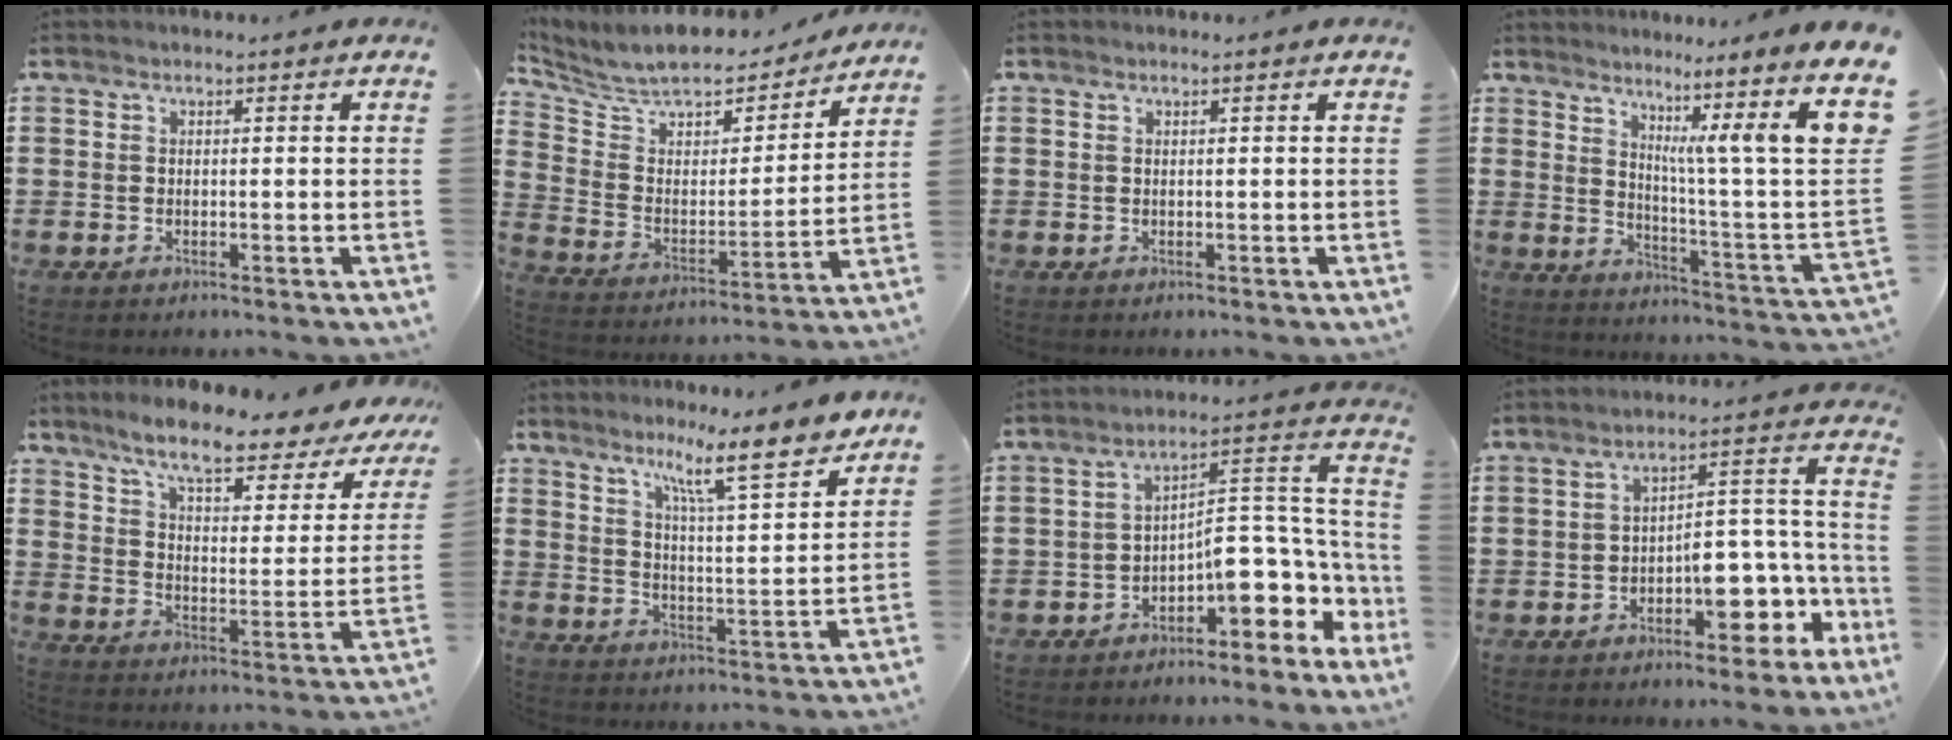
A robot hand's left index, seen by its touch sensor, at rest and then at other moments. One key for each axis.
{"total": 8.0, "fx": 7.4, "fy": 2.5, "fz": 1.7, "tx": -0.071, "ty": -0.054, "tz": 0.125}
{"total": 0.0}
{"total": 9.4, "fx": 4.6, "fy": -0.6, "fz": 8.1, "tx": -0.144, "ty": -0.052, "tz": 0.058}
{"total": 8.6, "fx": 6.6, "fy": 0.9, "fz": 5.4, "tx": -0.113, "ty": -0.040, "tz": 0.102}
{"total": 9.2, "fx": 7.4, "fy": -0.1, "fz": 5.5, "tx": -0.100, "ty": -0.051, "tz": 0.113}
{"total": 6.1, "fx": -1.8, "fy": 2.6, "fz": 5.3, "tx": -0.078, "ty": -0.038, "tz": -0.044}
{"total": 7.0, "fx": -4.1, "fy": 3.2, "fz": 4.7, "tx": -0.064, "ty": -0.012, "tz": -0.080}